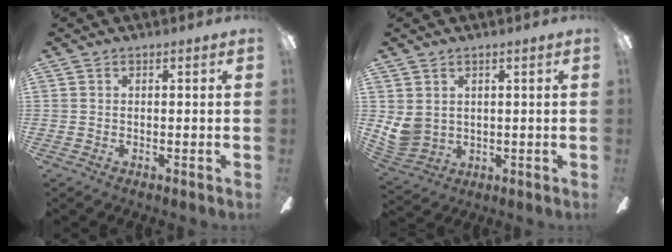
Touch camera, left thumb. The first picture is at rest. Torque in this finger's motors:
{"motor_torque": [0.12, 1.03, 0.52, -0.68, 0.02]}